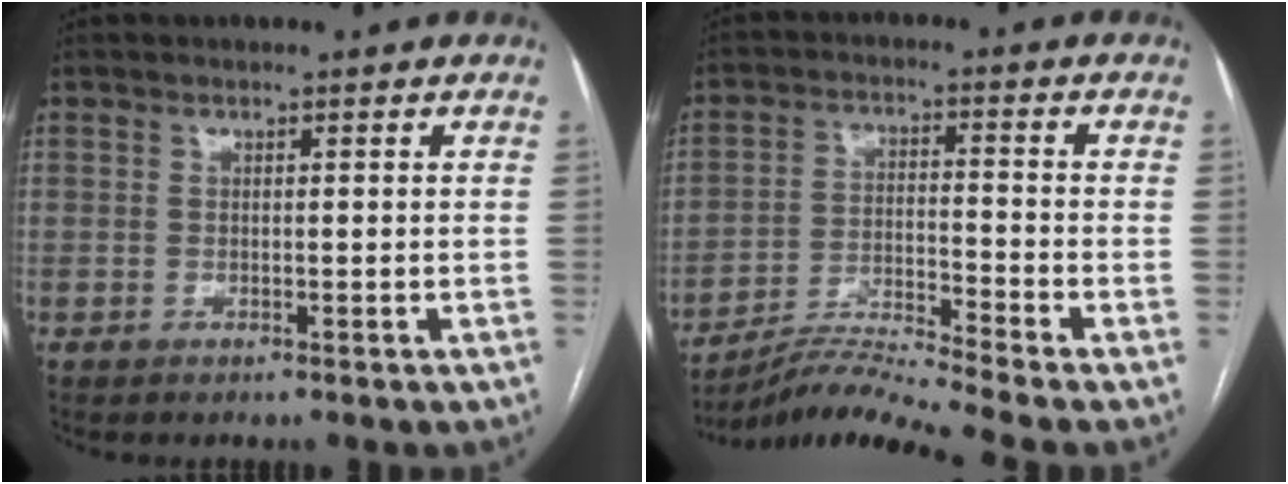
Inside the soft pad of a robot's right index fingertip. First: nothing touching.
{"total": 9.5, "force": [-8.6, -3.2, 2.5], "torque": [-0.046, -0.011, -0.159]}